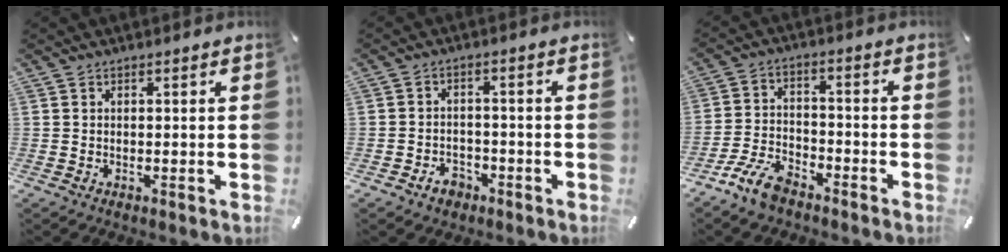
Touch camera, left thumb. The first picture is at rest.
{"total": 4.5, "force": [-2.8, 3.2, 1.5], "torque": [-0.029, 0.013, -0.053]}
{"total": 9.2, "force": [-7.1, 3.9, 4.4], "torque": [-0.096, 0.033, -0.136]}